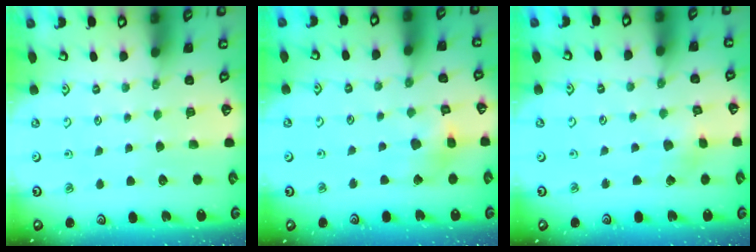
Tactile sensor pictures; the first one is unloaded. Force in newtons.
{"total": 8.9, "press": 8.9, "slide": 1.0}
{"total": 2.1, "press": 2.1, "slide": 0.1}